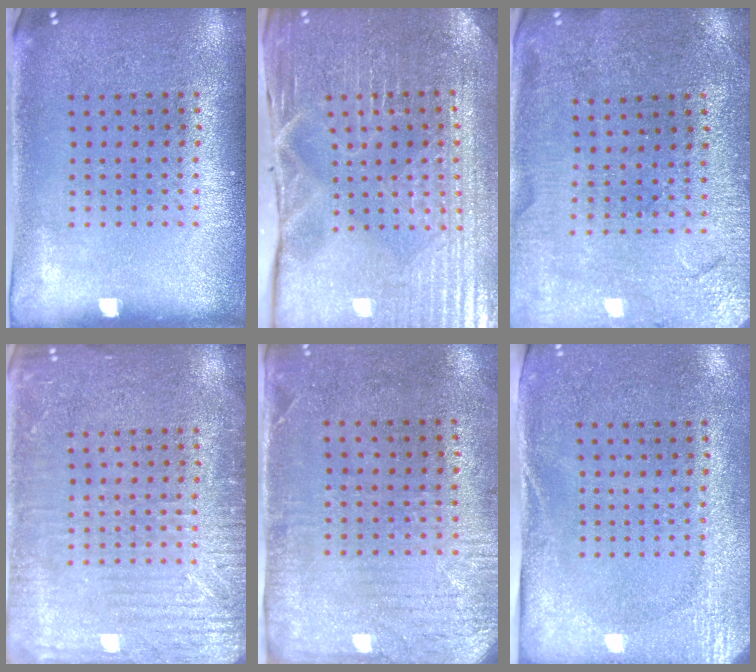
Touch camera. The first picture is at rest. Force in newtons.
{"total": 3.9, "press": 3.9, "slide": 0.4}
{"total": 1.0, "press": 0.9, "slide": 0.3}
{"total": 3.9, "press": 3.8, "slide": 0.4}
{"total": 3.0, "press": 2.4, "slide": 1.9}
{"total": 2.7, "press": 2.1, "slide": 1.7}